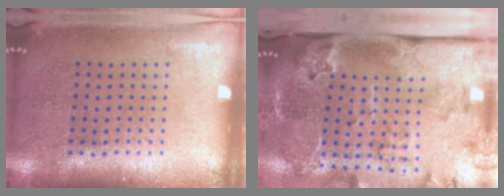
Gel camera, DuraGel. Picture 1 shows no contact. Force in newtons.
{"total": 4.0, "press": 2.7, "slide": 2.9}